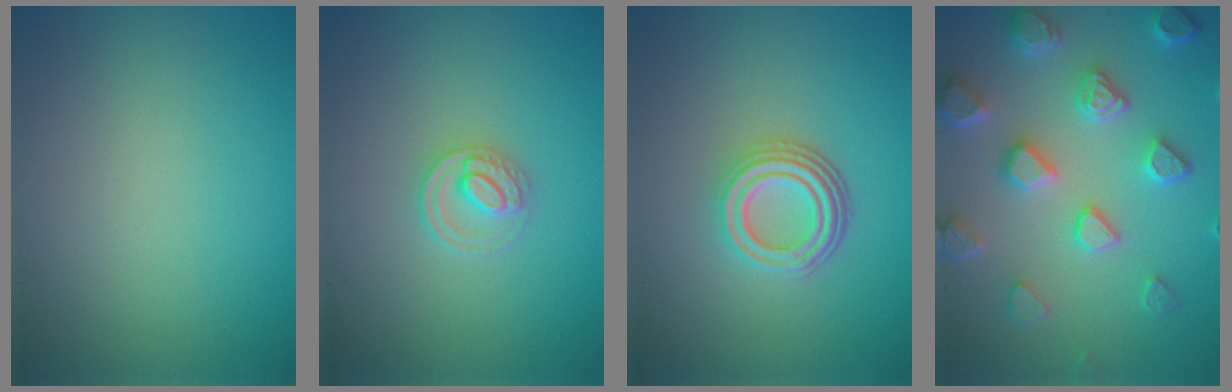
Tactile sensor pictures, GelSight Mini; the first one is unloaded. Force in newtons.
{"total": 2.2, "press": 2.2, "slide": 0.2}
{"total": 4.5, "press": 3.3, "slide": 3.1}
{"total": 5.5, "press": 5.0, "slide": 2.4}